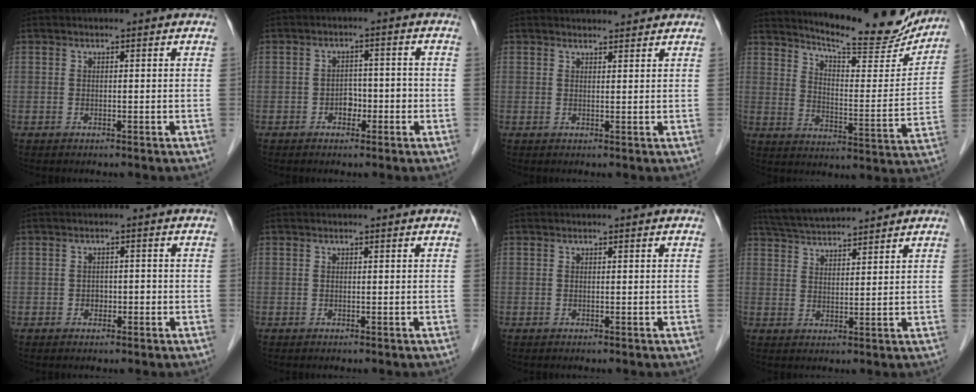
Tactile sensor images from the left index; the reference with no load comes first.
{"total": 2.9, "force": [-1.3, 1.9, 1.7], "torque": [-0.021, 0.010, -0.021]}
{"total": 2.8, "force": [2.7, 0.5, 0.2], "torque": [-0.008, 0.009, 0.037]}
{"total": 18.0, "force": [16.8, 2.1, 6.1], "torque": [-0.092, -0.049, 0.223]}
{"total": 1.4, "force": [-0.5, 1.1, 0.8], "torque": [-0.009, 0.005, -0.007]}
{"total": 0.0}
{"total": 0.0}
{"total": 8.6, "force": [8.2, 0.5, 2.7], "torque": [-0.057, 0.031, 0.143]}